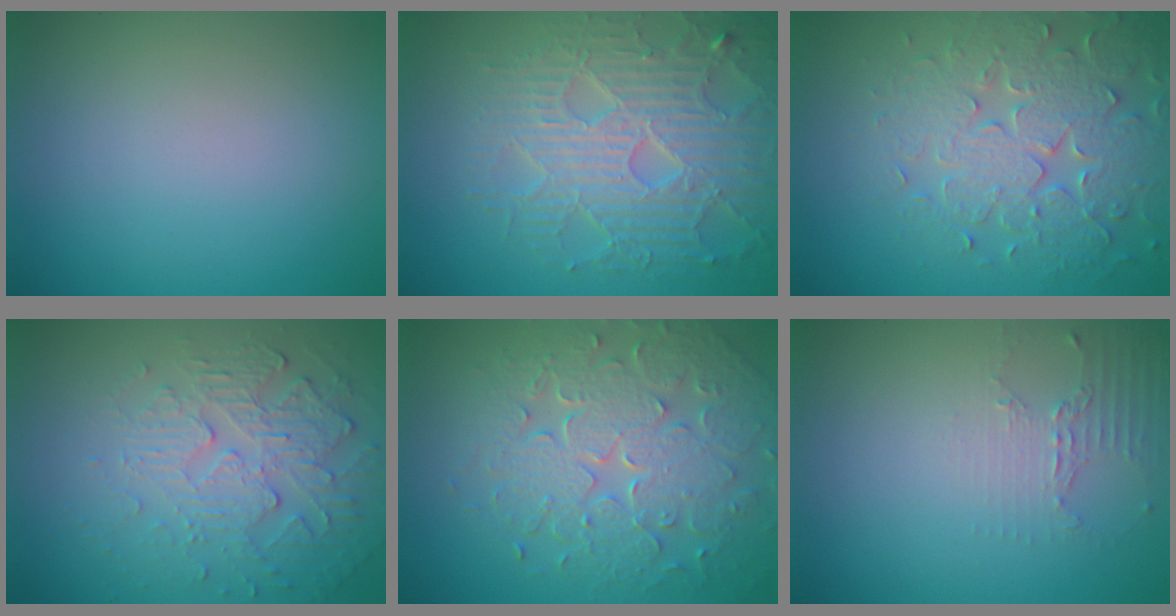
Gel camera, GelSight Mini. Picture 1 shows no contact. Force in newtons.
{"total": 7.0, "press": 5.7, "slide": 4.0}
{"total": 6.5, "press": 5.5, "slide": 3.5}
{"total": 5.5, "press": 3.4, "slide": 4.3}
{"total": 7.8, "press": 5.6, "slide": 5.4}
{"total": 2.1, "press": 1.5, "slide": 1.5}